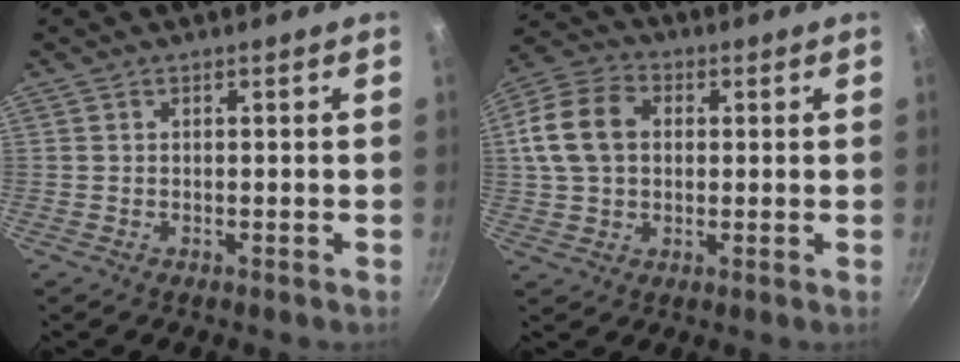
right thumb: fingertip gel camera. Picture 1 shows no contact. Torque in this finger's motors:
{"motor_torque": [-0.06, 1.09, 0.44, -0.25, 0.32]}